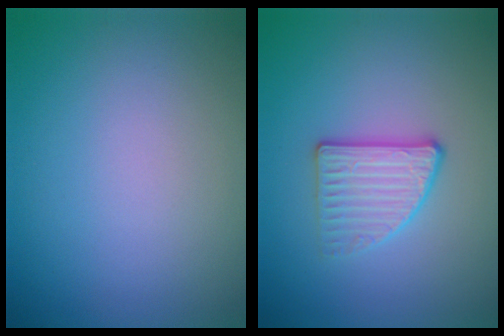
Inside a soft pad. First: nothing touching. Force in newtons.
{"total": 2.7, "press": 2.6, "slide": 0.8}